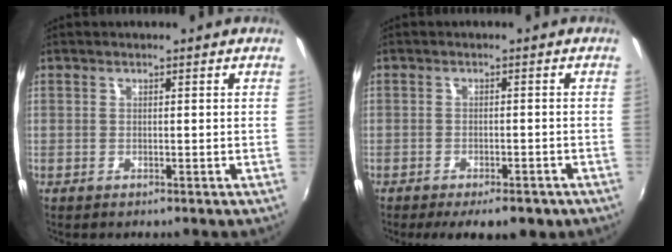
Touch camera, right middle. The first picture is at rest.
{"total": 8.4, "force": [-6.3, 2.8, 4.8], "torque": [-0.100, -0.020, -0.085]}